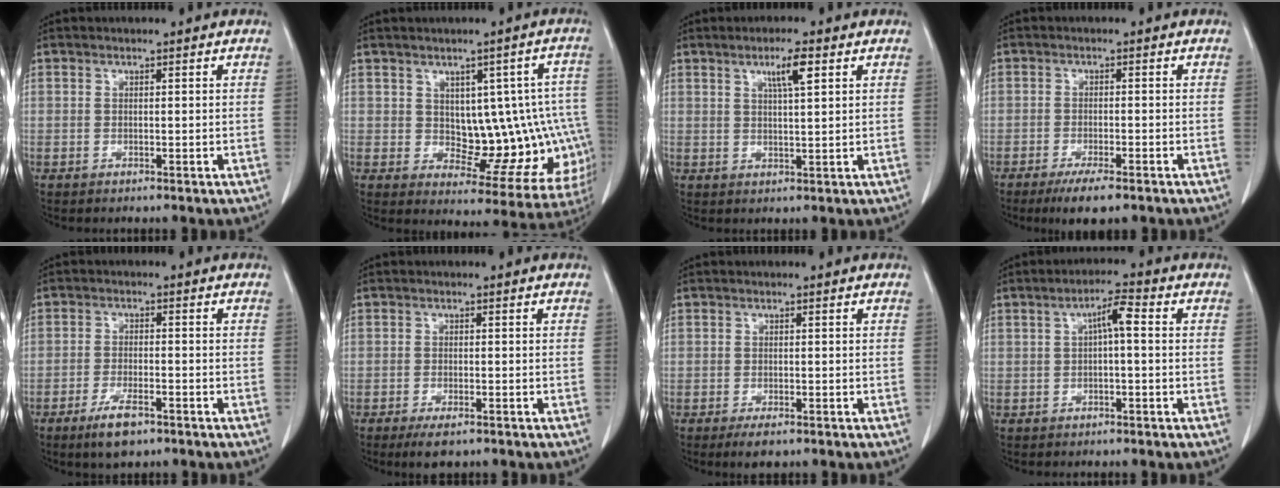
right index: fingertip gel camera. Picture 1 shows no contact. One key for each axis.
{"total": 13.2, "fx": 0.4, "fy": 6.9, "fz": 11.2, "tx": -0.113, "ty": 0.024, "tz": 0.022}
{"total": 4.3, "fx": 2.2, "fy": 0.3, "fz": 3.7, "tx": -0.064, "ty": 0.001, "tz": 0.036}
{"total": 5.4, "fx": -3.8, "fy": 0.9, "fz": 3.8, "tx": -0.062, "ty": -0.011, "tz": -0.056}
{"total": 5.5, "fx": -3.6, "fy": 1.5, "fz": 3.8, "tx": -0.080, "ty": -0.007, "tz": -0.060}
{"total": 3.7, "fx": -2.6, "fy": 1.1, "fz": 2.4, "tx": -0.045, "ty": -0.006, "tz": -0.039}
{"total": 2.5, "fx": -1.8, "fy": 0.9, "fz": 1.6, "tx": -0.032, "ty": -0.004, "tz": -0.025}
{"total": 3.8, "fx": 0.4, "fy": 0.6, "fz": 3.7, "tx": -0.063, "ty": 0.015, "tz": 0.004}